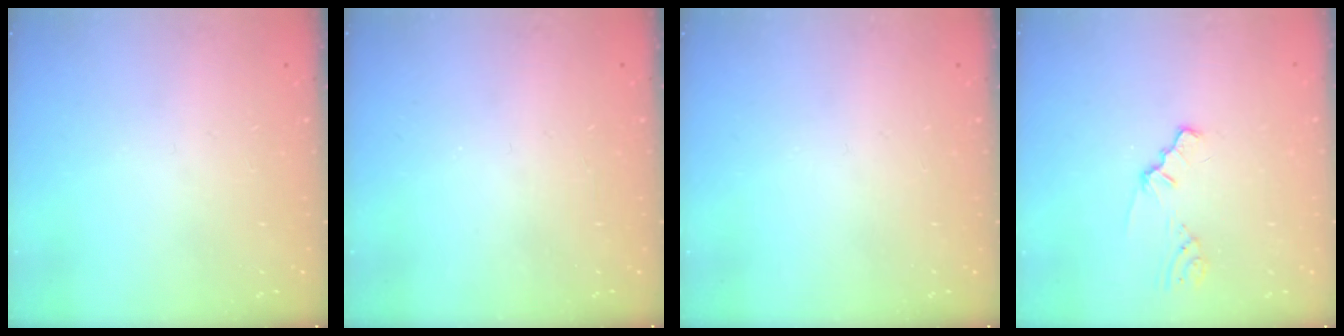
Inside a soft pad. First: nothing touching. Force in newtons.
{"total": 0.0}
{"total": 0.0}
{"total": 0.9, "press": 0.8, "slide": 0.2}